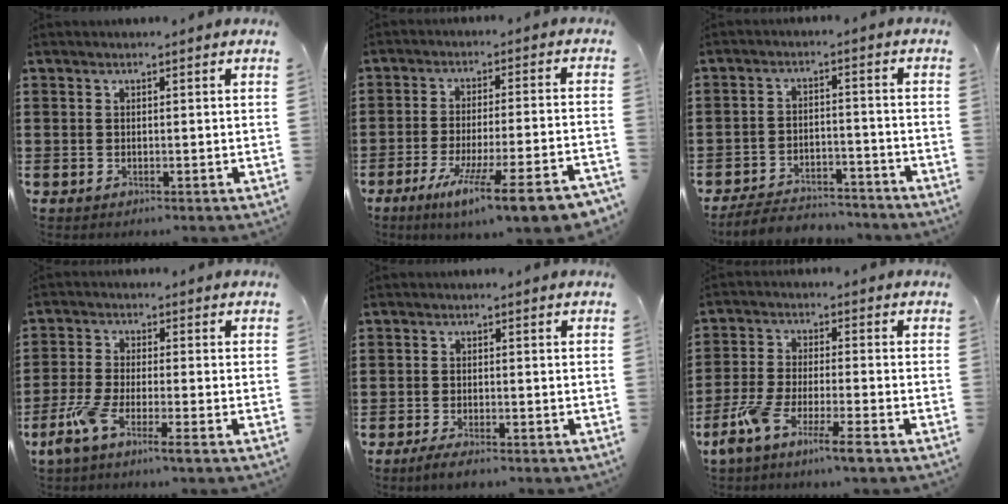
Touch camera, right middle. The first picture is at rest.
{"total": 10.1, "force": [-7.0, 0.0, 7.3], "torque": [-0.131, -0.011, -0.129]}
{"total": 5.0, "force": [-4.9, 0.8, 0.9], "torque": [-0.021, 0.005, -0.098]}
{"total": 5.7, "force": [-3.7, 0.3, 4.3], "torque": [-0.105, -0.017, -0.075]}
{"total": 2.0, "force": [-1.6, 0.1, 1.1], "torque": [-0.028, -0.002, -0.032]}
{"total": 7.2, "force": [-5.4, 0.1, 4.7], "torque": [-0.109, -0.013, -0.105]}